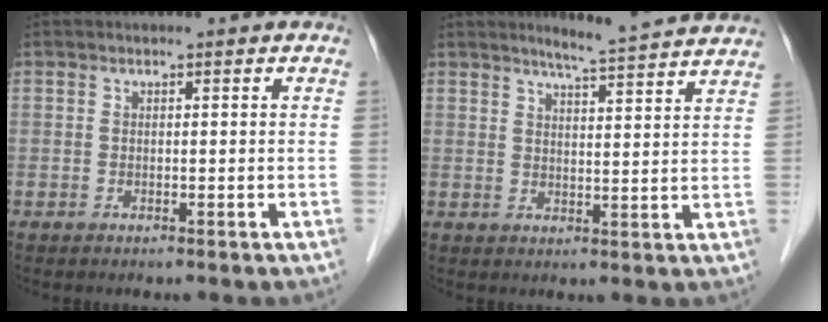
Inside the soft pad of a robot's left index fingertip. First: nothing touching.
{"total": 9.3, "force": [8.6, -0.8, 3.4], "torque": [-0.058, 0.001, 0.106]}